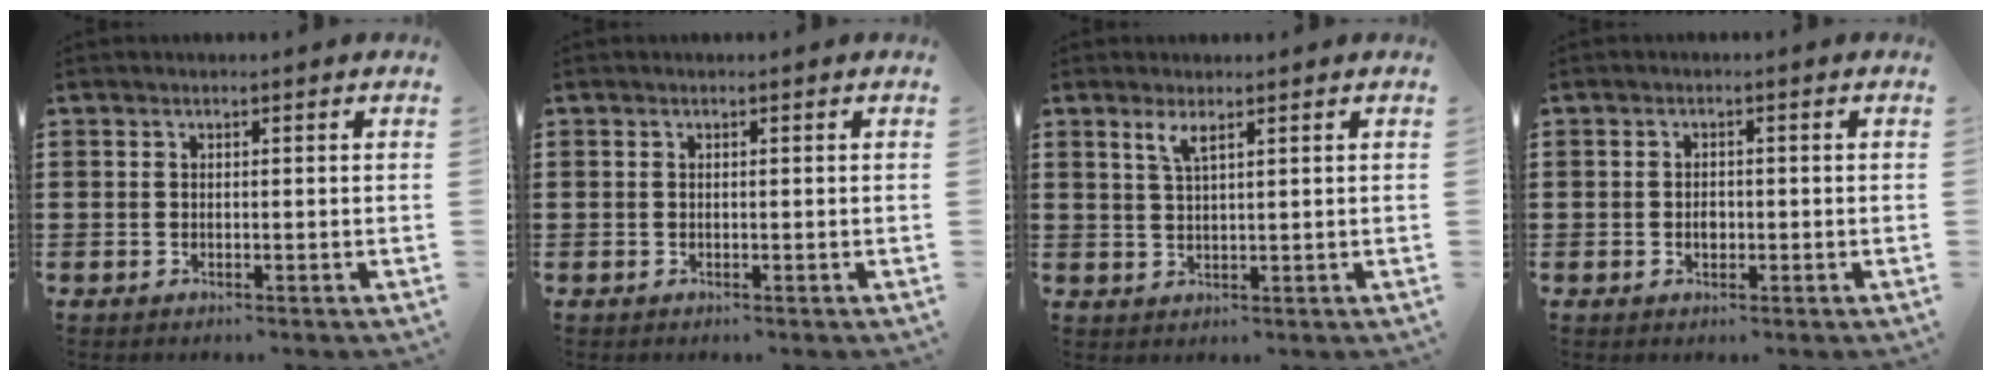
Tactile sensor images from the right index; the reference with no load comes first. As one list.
[{"total": 0.0}, {"total": 2.5, "force": [1.5, 0.3, 1.9], "torque": [-0.043, -0.001, 0.027]}, {"total": 1.5, "force": [-0.3, 1.0, 1.1], "torque": [-0.024, 0.002, -0.006]}]